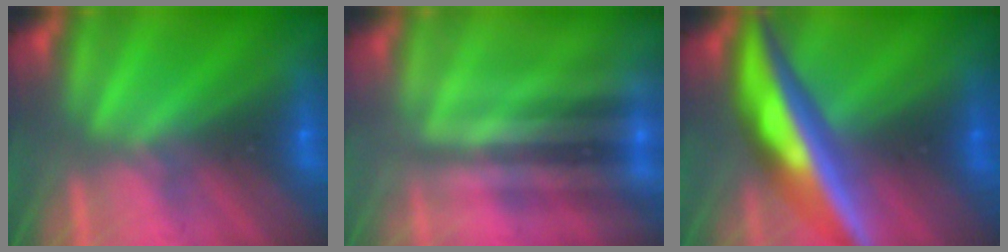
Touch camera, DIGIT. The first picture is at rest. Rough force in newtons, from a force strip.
{"total": 1.9}
{"total": 5.6}